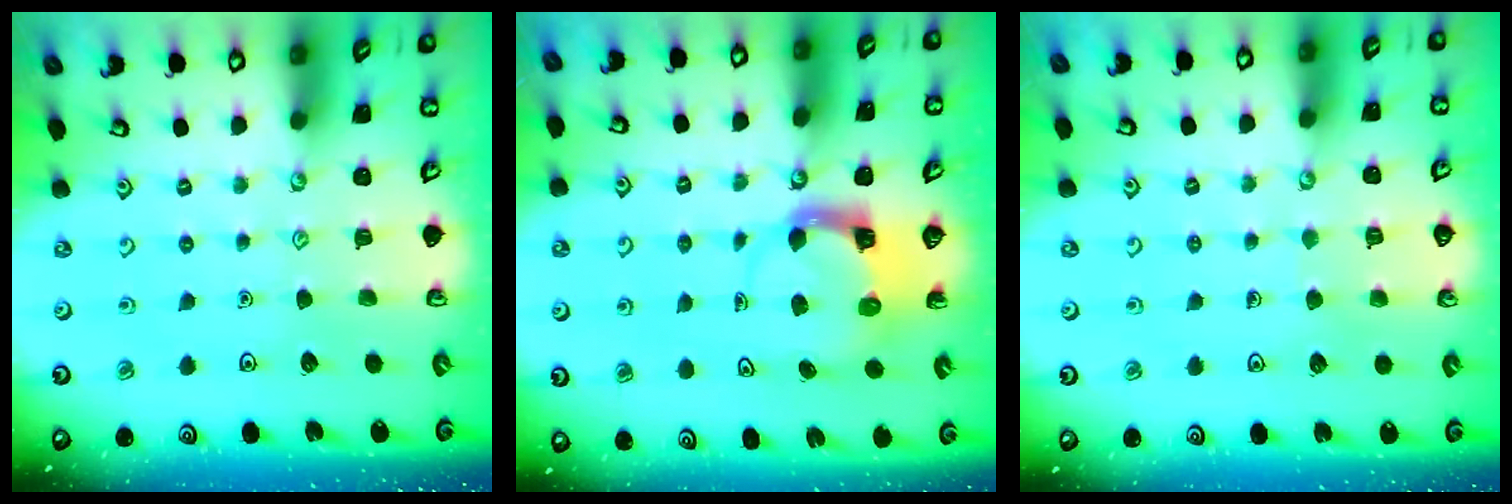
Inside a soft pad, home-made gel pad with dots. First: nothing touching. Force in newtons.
{"total": 3.6, "press": 3.5, "slide": 0.4}
{"total": 4.9, "press": 4.9, "slide": 0.4}